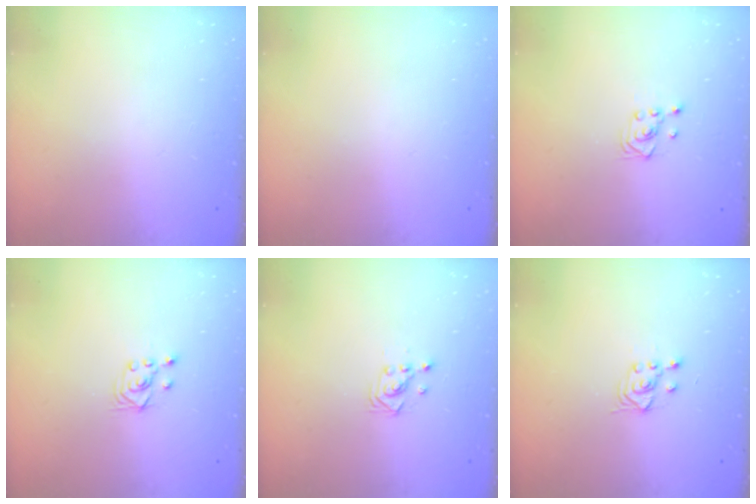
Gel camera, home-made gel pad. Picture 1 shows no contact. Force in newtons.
{"total": 0.0}
{"total": 3.0, "press": 2.6, "slide": 1.5}
{"total": 2.6, "press": 2.5, "slide": 1.0}
{"total": 2.9, "press": 2.9, "slide": 0.3}
{"total": 3.8, "press": 3.6, "slide": 1.4}